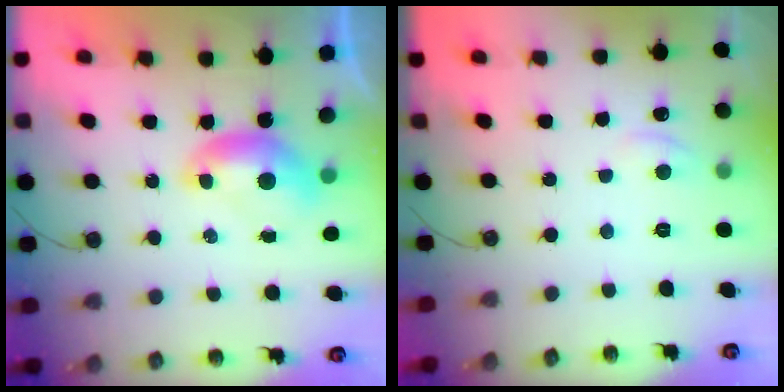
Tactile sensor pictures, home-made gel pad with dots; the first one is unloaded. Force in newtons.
{"total": 2.1, "press": 2.1, "slide": 0.4}